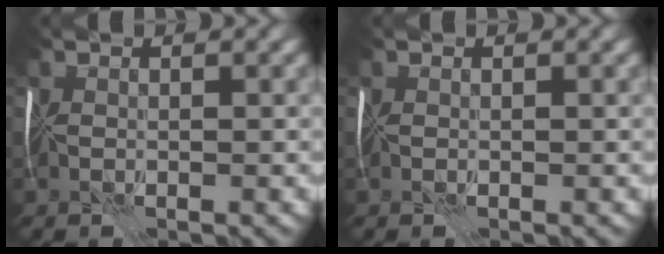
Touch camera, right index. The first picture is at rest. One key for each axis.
{"total": 0.0}